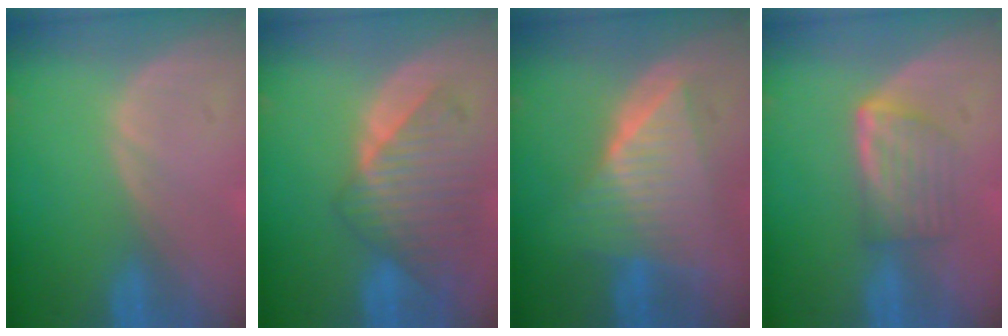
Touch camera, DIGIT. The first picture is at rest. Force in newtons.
{"total": 9.0, "press": 8.1, "slide": 3.9}
{"total": 8.7, "press": 8.7, "slide": 0.4}
{"total": 5.8, "press": 5.3, "slide": 2.4}